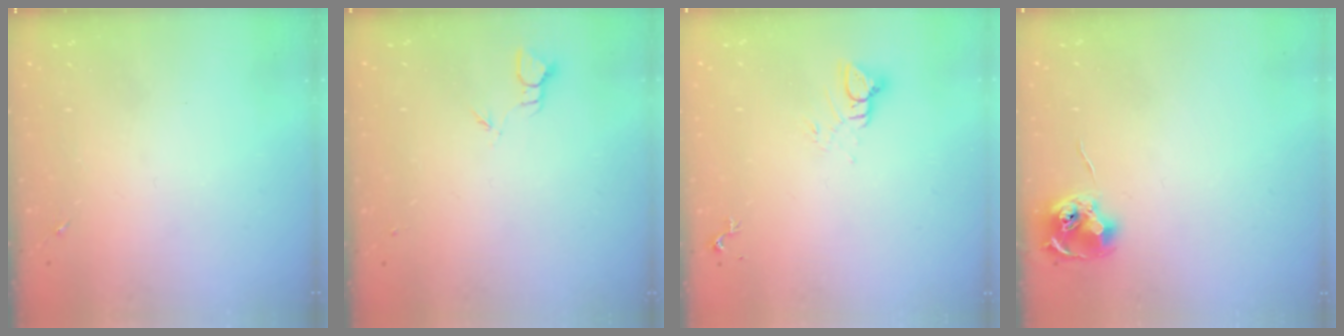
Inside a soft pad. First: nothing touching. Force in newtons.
{"total": 2.0, "press": 2.0, "slide": 0.1}
{"total": 5.6, "press": 5.6, "slide": 0.4}
{"total": 8.4, "press": 8.4, "slide": 0.4}